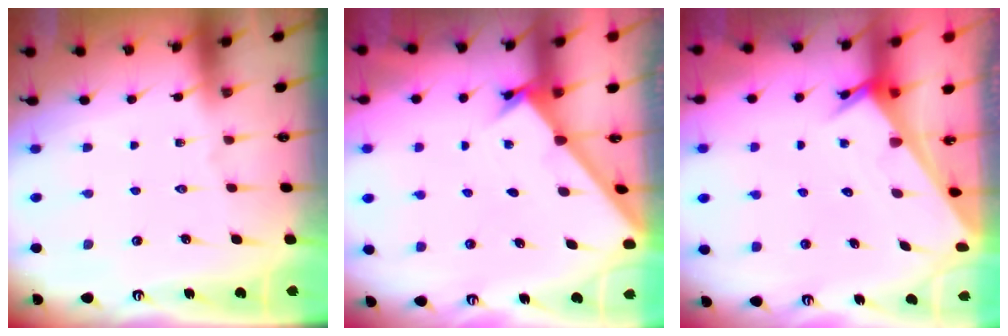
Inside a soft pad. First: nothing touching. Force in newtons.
{"total": 1.8, "press": 1.8, "slide": 0.2}
{"total": 3.0, "press": 3.0, "slide": 0.3}